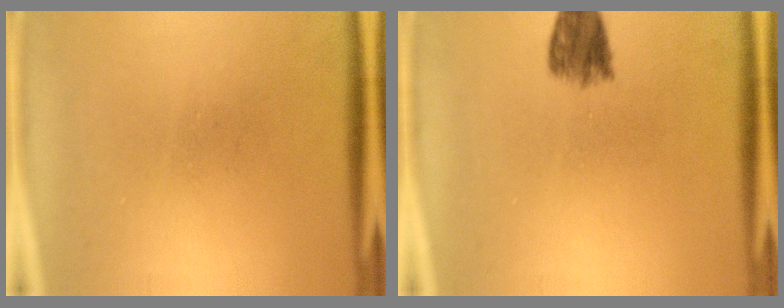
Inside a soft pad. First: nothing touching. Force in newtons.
{"total": 4.8}